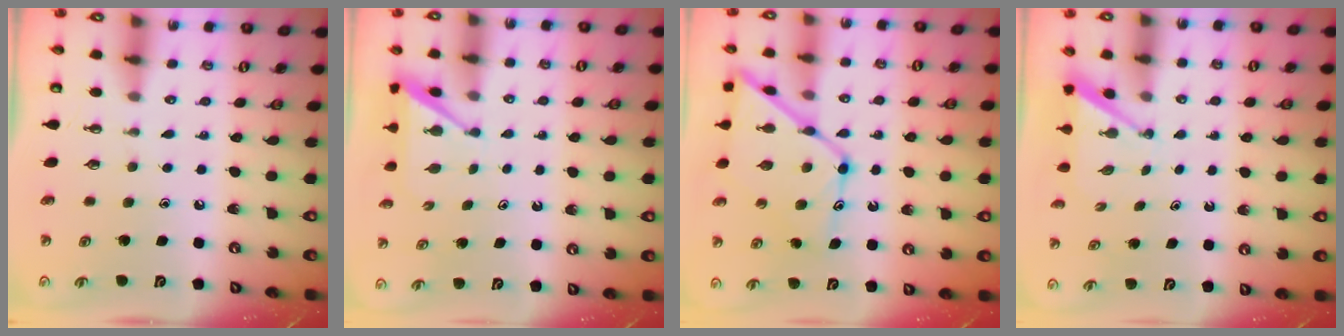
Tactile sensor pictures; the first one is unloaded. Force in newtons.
{"total": 4.7, "press": 4.7, "slide": 0.5}
{"total": 16.2, "press": 16.1, "slide": 1.6}
{"total": 2.9, "press": 2.9, "slide": 0.2}